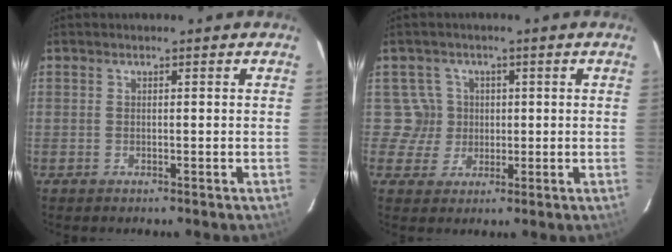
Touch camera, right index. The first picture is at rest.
{"total": 4.5, "force": [0.2, 4.4, -0.1], "torque": [0.009, 0.014, 0.004]}